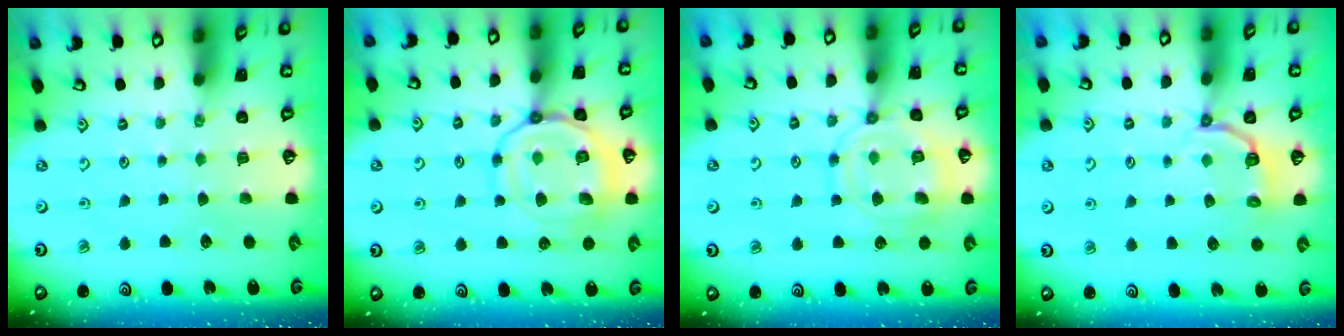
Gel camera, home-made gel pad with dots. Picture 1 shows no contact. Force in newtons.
{"total": 15.1, "press": 15.1, "slide": 1.4}
{"total": 13.8, "press": 13.7, "slide": 1.3}
{"total": 4.9, "press": 3.7, "slide": 3.2}